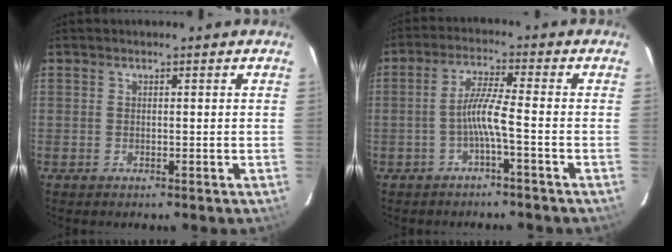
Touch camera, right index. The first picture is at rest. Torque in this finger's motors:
{"motor_torque": [0.93, -0.23, 0.52, 0.15]}